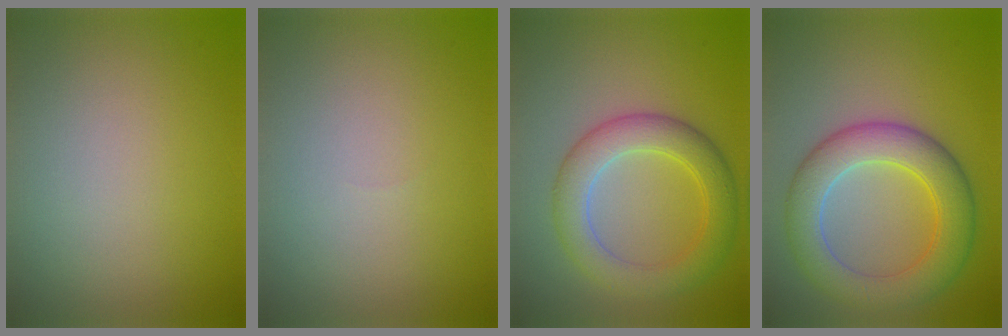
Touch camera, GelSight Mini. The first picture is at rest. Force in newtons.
{"total": 0.0}
{"total": 5.2, "press": 5.2, "slide": 0.2}
{"total": 6.8, "press": 6.8, "slide": 0.4}